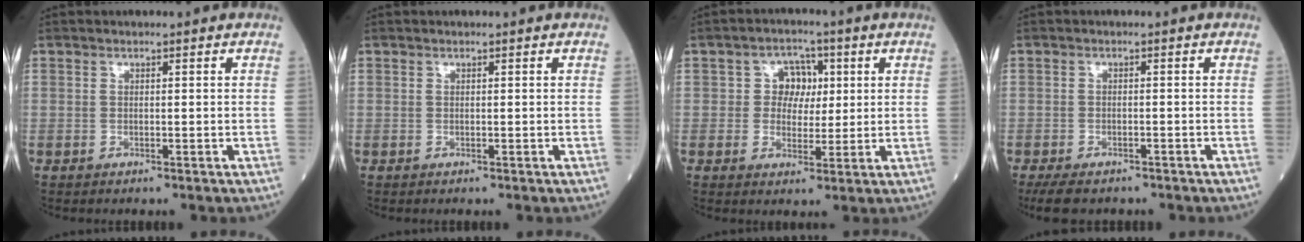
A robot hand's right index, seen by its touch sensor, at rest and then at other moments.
{"total": 0.0}
{"total": 4.9, "force": [1.0, 4.1, 2.5], "torque": [-0.031, 0.013, 0.016]}
{"total": 5.8, "force": [-4.6, 2.5, 2.6], "torque": [-0.040, -0.008, -0.068]}